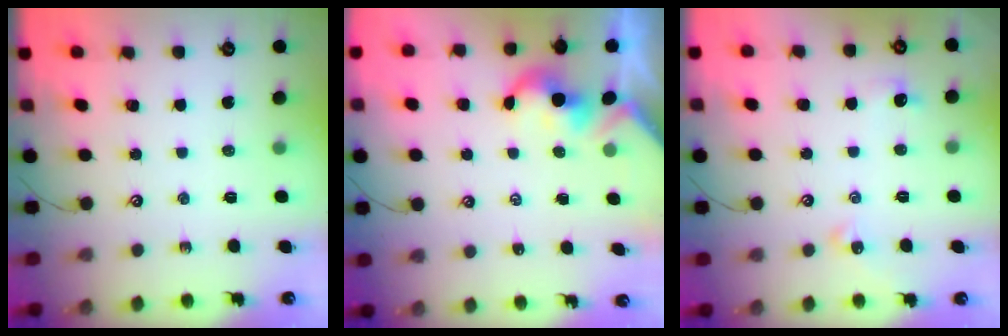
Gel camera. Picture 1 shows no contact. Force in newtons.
{"total": 2.1, "press": 2.1, "slide": 0.2}
{"total": 2.9, "press": 2.8, "slide": 0.6}